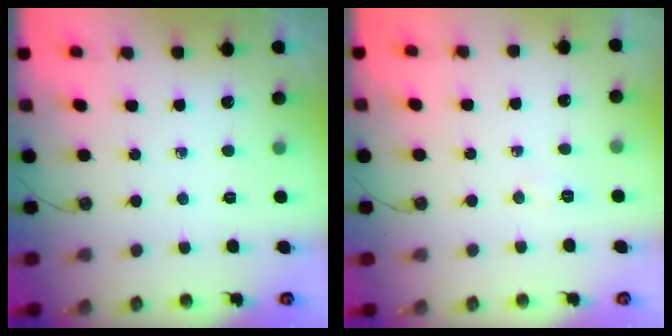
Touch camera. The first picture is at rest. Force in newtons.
{"total": 17.7, "press": 5.5, "slide": 16.8}